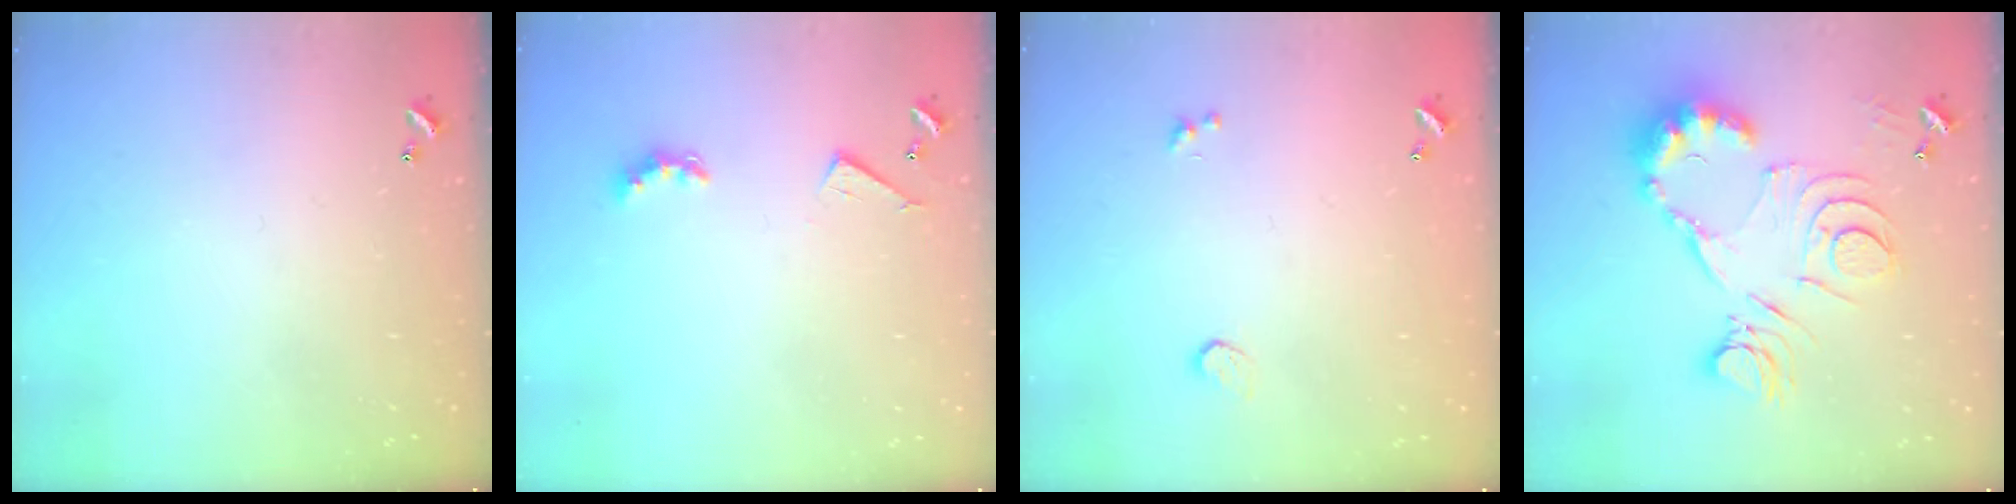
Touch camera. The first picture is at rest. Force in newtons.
{"total": 3.5, "press": 3.5, "slide": 0.6}
{"total": 0.6, "press": 0.3, "slide": 0.5}
{"total": 15.2, "press": 15.2, "slide": 1.1}